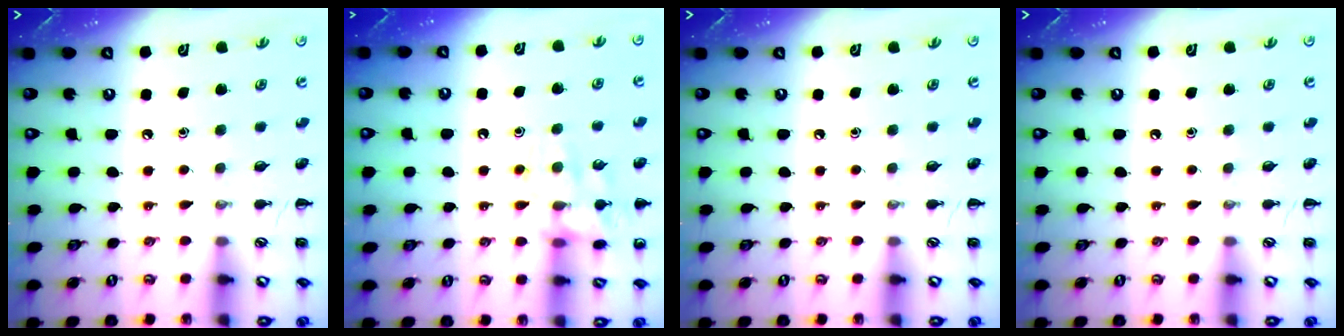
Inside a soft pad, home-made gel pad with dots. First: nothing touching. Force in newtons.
{"total": 12.8, "press": 12.8, "slide": 0.9}
{"total": 0.0}
{"total": 0.0}